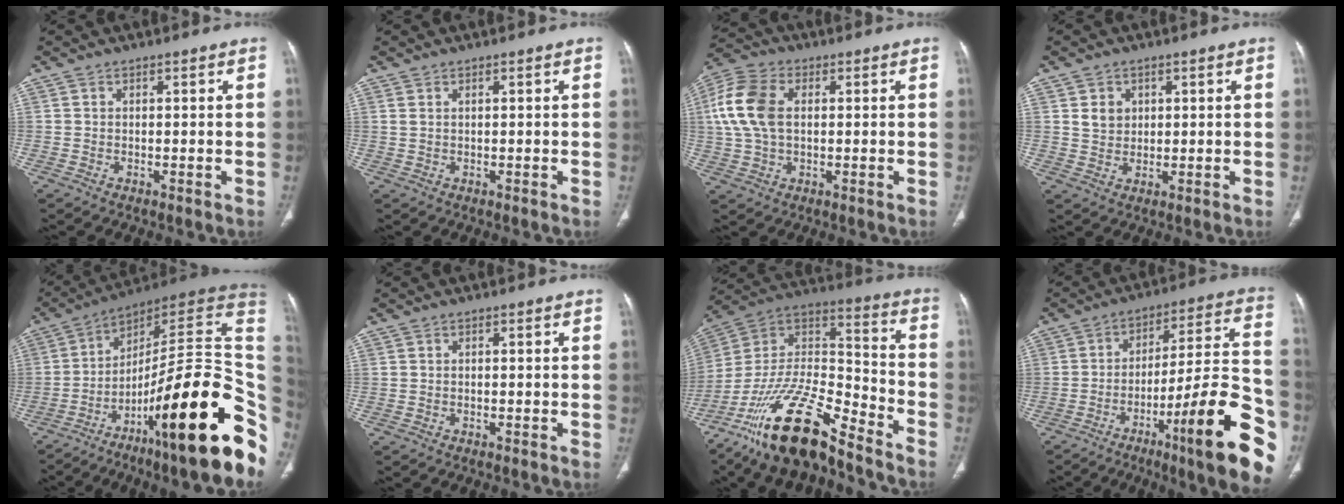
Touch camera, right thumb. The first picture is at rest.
{"total": 0.9, "force": [0.4, 0.4, 0.7], "torque": [-0.021, 0.010, 0.015]}
{"total": 11.7, "force": [1.7, 7.5, 8.8], "torque": [-0.195, 0.019, 0.030]}
{"total": 3.6, "force": [1.3, 3.0, 1.5], "torque": [-0.011, -0.008, 0.027]}
{"total": 32.8, "force": [-11.8, 7.8, 29.6], "torque": [-0.333, 0.081, -0.172]}
{"total": 0.0}
{"total": 22.2, "force": [-16.5, 6.3, 13.5], "torque": [-0.262, 0.073, -0.302]}
{"total": 24.5, "force": [-10.6, 4.0, 21.7], "torque": [-0.264, 0.066, -0.154]}